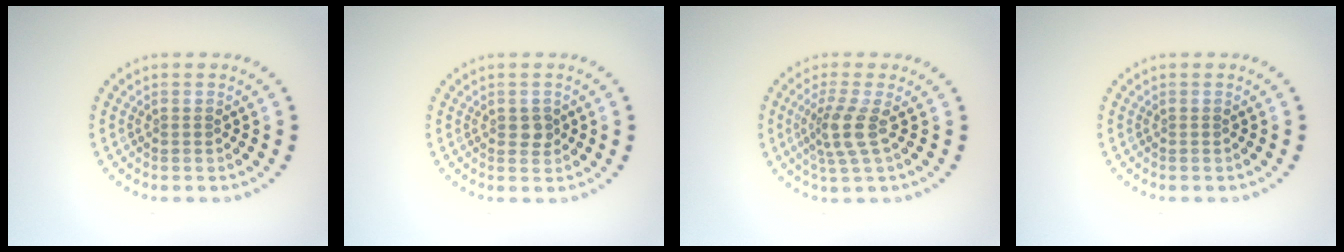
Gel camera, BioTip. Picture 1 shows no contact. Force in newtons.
{"total": 1.3, "press": 1.3, "slide": 0.2}
{"total": 2.9, "press": 2.1, "slide": 1.9}
{"total": 0.0}